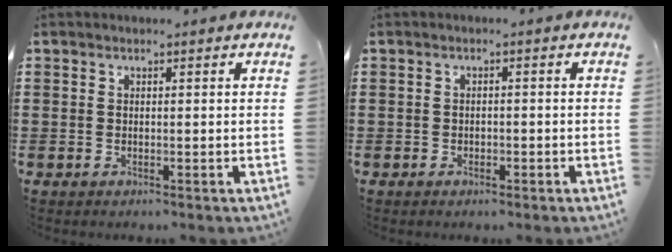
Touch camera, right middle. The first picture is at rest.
{"total": 0.8, "force": [-0.6, 0.5, 0.2], "torque": [-0.004, 0.000, -0.013]}